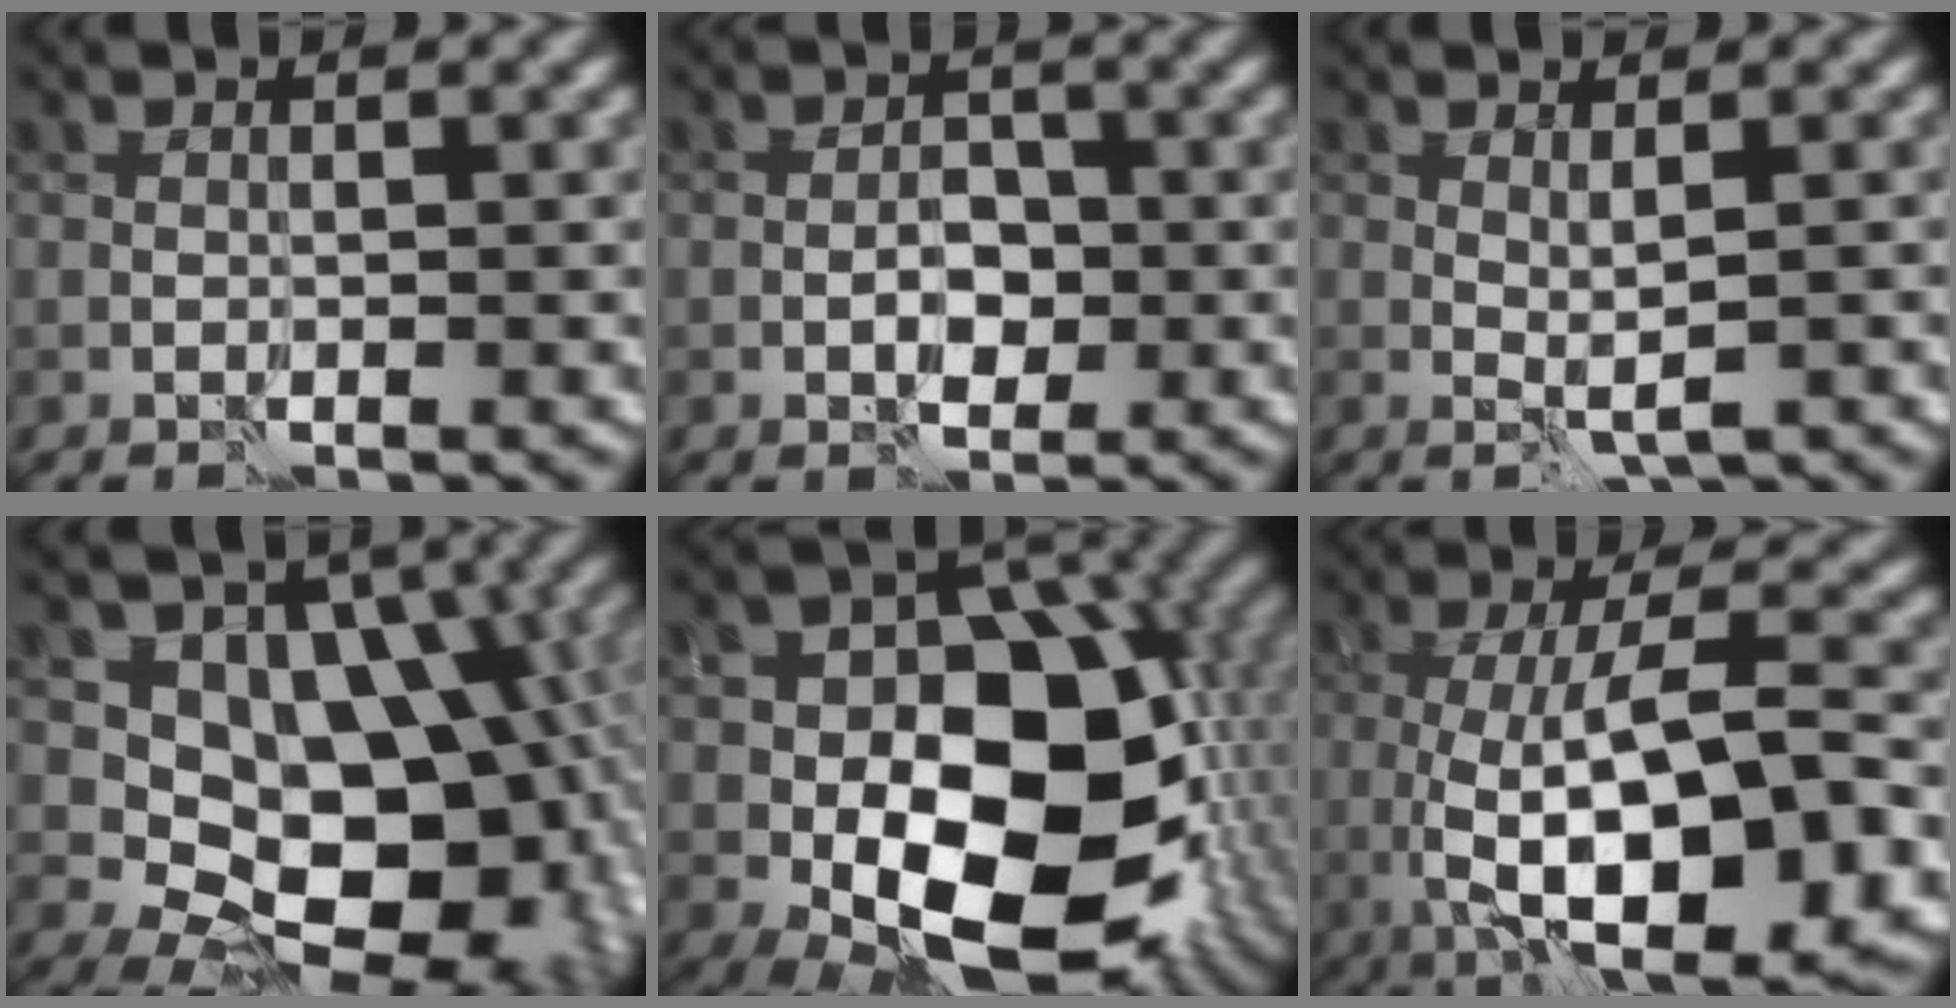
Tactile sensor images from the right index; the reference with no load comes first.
{"total": 2.6, "force": [-0.7, 1.6, 1.9], "torque": [-0.024, 0.006, -0.015]}
{"total": 1.5, "force": [0.4, 0.1, 1.5], "torque": [-0.027, -0.004, 0.010]}
{"total": 15.0, "force": [-0.4, 10.3, 10.9], "torque": [-0.128, -0.007, -0.010]}
{"total": 16.7, "force": [-2.8, 10.9, 12.3], "torque": [-0.162, -0.004, -0.043]}
{"total": 12.6, "force": [-2.5, 4.3, 11.6], "torque": [-0.174, -0.004, -0.041]}